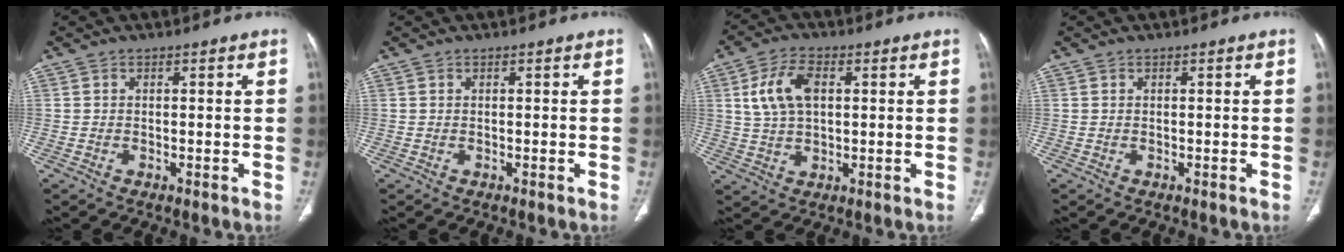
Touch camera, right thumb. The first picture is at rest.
{"total": 0.0}
{"total": 8.8, "force": [2.2, 5.2, 6.8], "torque": [-0.134, 0.006, 0.044]}
{"total": 0.0}